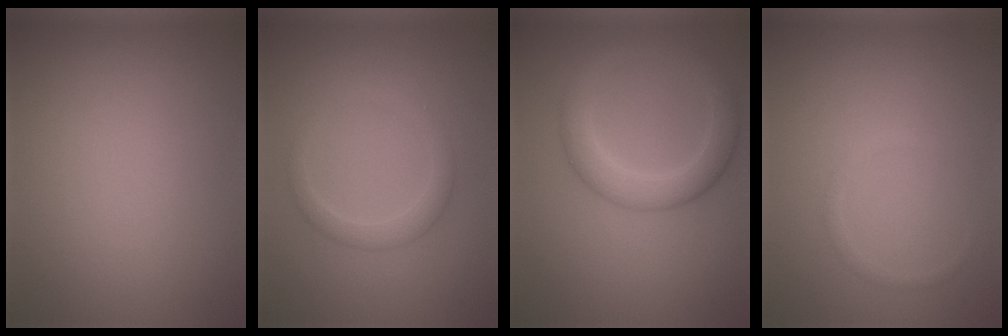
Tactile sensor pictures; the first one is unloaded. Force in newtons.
{"total": 2.2, "press": 2.2, "slide": 0.1}
{"total": 4.1, "press": 4.1, "slide": 0.1}
{"total": 0.7, "press": 0.7, "slide": 0.0}